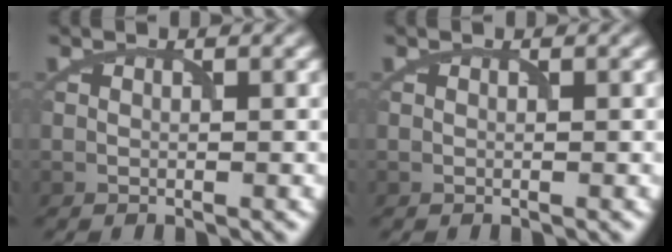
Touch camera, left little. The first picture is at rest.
{"total": 0.0}